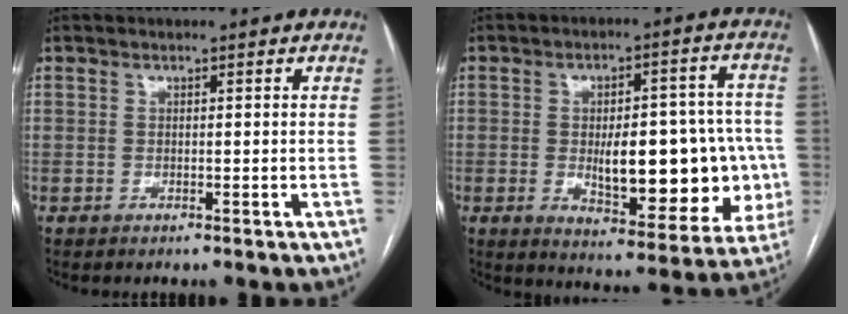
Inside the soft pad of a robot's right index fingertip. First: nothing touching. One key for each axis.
{"total": 17.7, "fx": -2.3, "fy": 7.2, "fz": 16.0, "tx": -0.189, "ty": 0.024, "tz": -0.007}